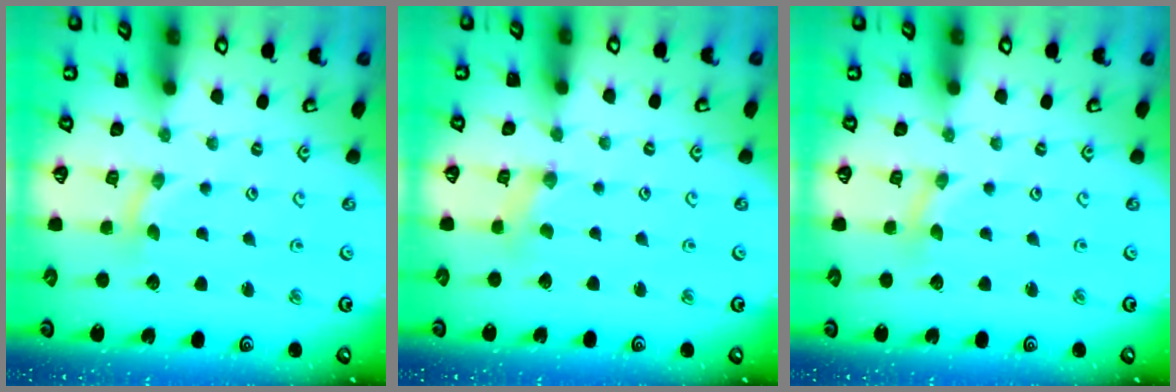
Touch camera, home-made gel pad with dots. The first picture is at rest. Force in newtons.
{"total": 0.0}
{"total": 0.0}